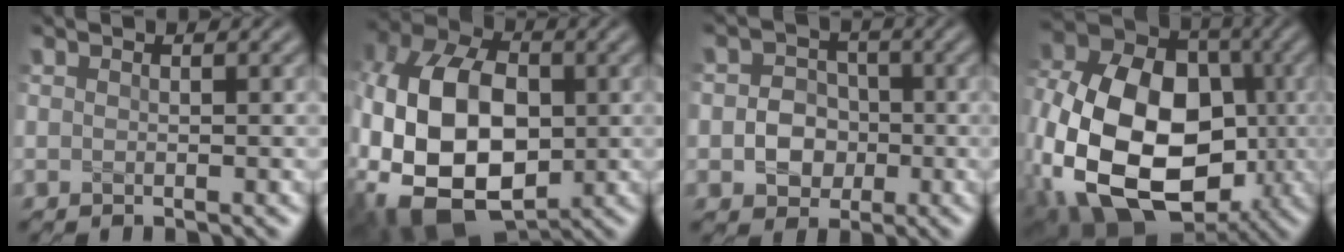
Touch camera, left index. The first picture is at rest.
{"total": 15.0, "force": [-1.9, 9.9, 11.1], "torque": [-0.234, -0.002, -0.042]}
{"total": 3.8, "force": [-0.6, 3.4, 1.7], "torque": [-0.004, -0.002, -0.022]}
{"total": 18.4, "force": [-4.5, 13.1, 12.1], "torque": [-0.242, -0.028, -0.072]}